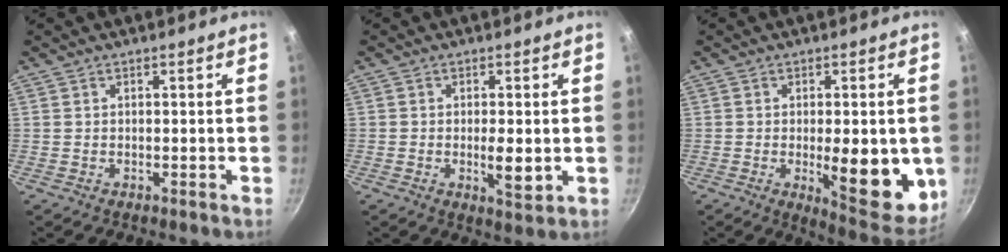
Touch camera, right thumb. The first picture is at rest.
{"total": 4.3, "force": [-0.4, 1.4, 4.1], "torque": [-0.072, -0.008, -0.005]}
{"total": 14.5, "force": [-1.8, 5.4, 13.4], "torque": [-0.146, -0.019, -0.015]}